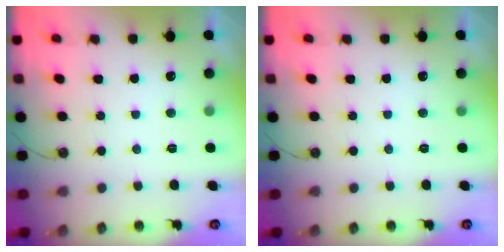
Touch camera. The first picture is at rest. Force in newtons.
{"total": 0.0}